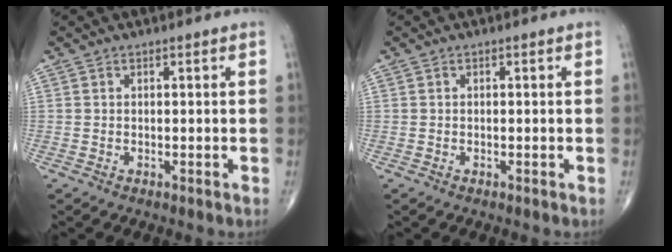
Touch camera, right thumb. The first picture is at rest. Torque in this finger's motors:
{"motor_torque": [-0.14, -0.14, -0.12, -0.11, -0.01]}